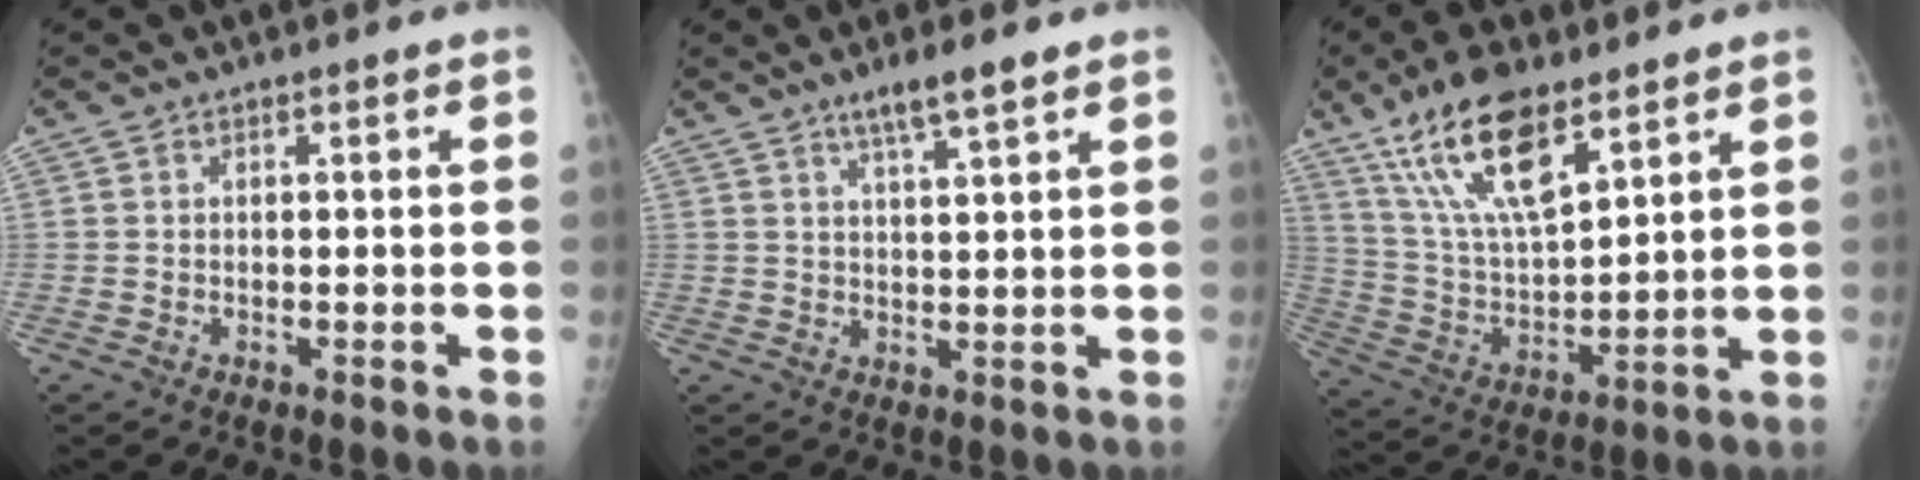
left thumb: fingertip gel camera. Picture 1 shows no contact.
{"total": 5.4, "force": [3.8, 0.4, 3.8], "torque": [-0.067, -0.017, 0.068]}
{"total": 16.7, "force": [10.5, 6.1, 11.5], "torque": [-0.198, -0.041, 0.208]}